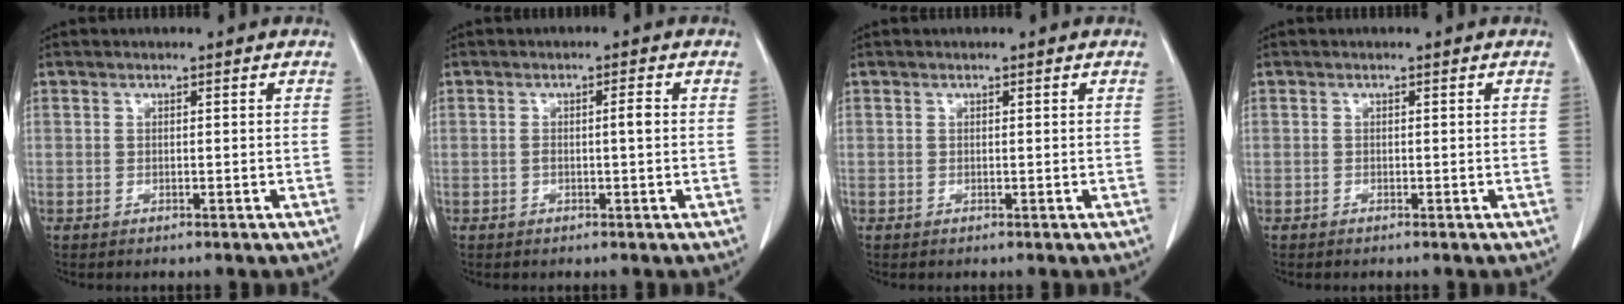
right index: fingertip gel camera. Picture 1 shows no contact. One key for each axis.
{"total": 1.9, "fx": -0.1, "fy": 0.0, "fz": 1.9, "tx": -0.031, "ty": 0.003, "tz": -0.002}
{"total": 0.0}
{"total": 0.0}